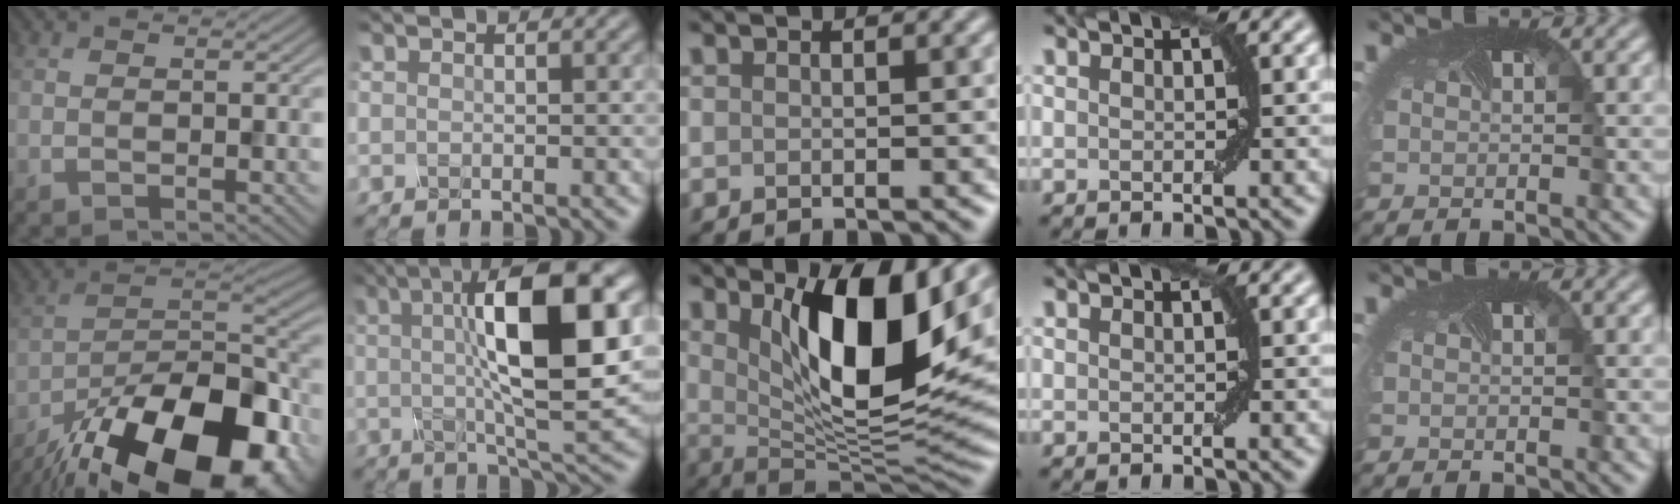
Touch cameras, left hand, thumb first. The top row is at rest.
{"thumb": {"total": 22.0, "force": [-15.4, 9.0, 12.9], "torque": [-0.184, -0.038, -0.232]}, "index": {"total": 12.9, "force": [2.5, 3.4, 12.2], "torque": [-0.175, 0.012, 0.038]}, "middle": {"total": 11.2, "force": [3.7, 3.7, 9.9], "torque": [-0.155, -0.020, 0.068]}}